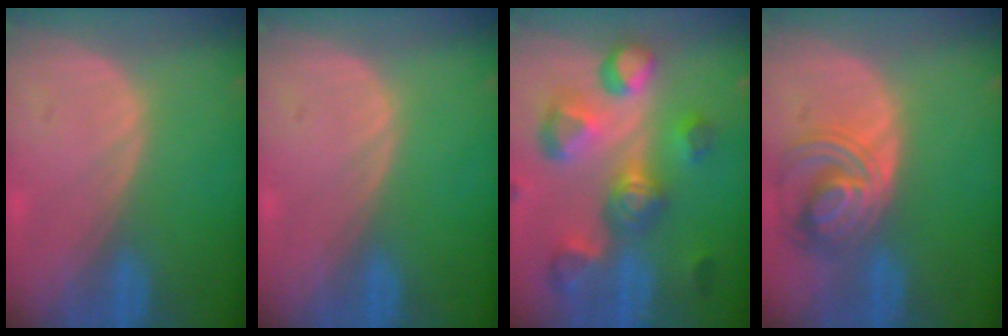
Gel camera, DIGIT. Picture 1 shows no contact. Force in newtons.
{"total": 0.0}
{"total": 11.3, "press": 10.1, "slide": 5.1}
{"total": 7.1, "press": 6.9, "slide": 1.8}